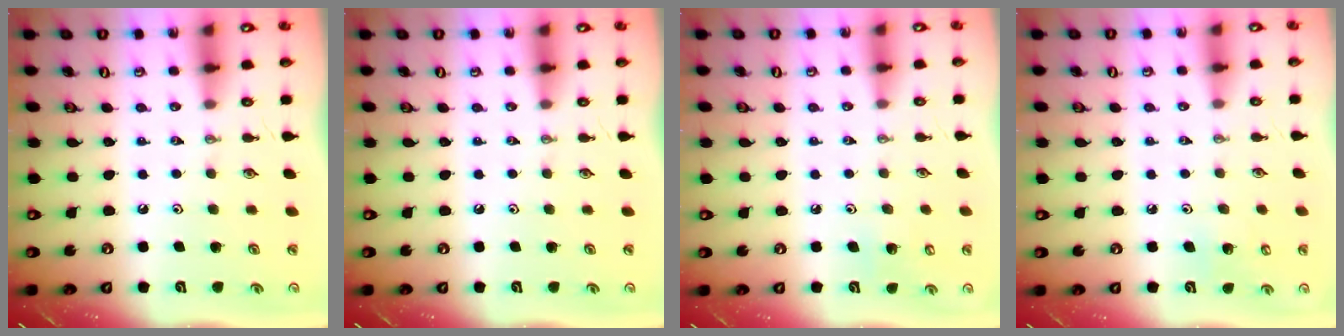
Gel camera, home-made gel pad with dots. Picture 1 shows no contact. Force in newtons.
{"total": 0.0}
{"total": 5.7, "press": 5.6, "slide": 1.1}
{"total": 5.5, "press": 5.5, "slide": 1.0}